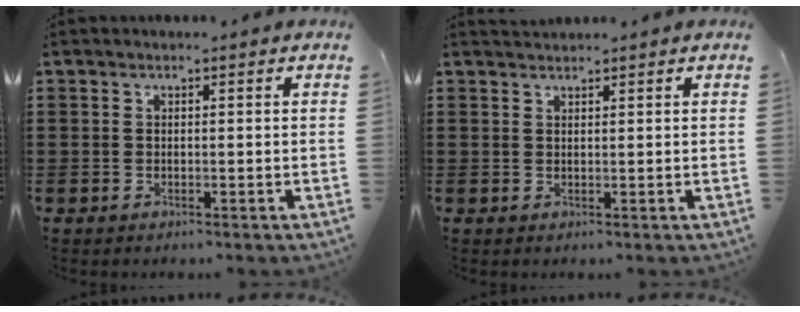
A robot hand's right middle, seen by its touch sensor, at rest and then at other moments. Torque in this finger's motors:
{"motor_torque": [-0.16, 0.09, -0.03, -0.02]}